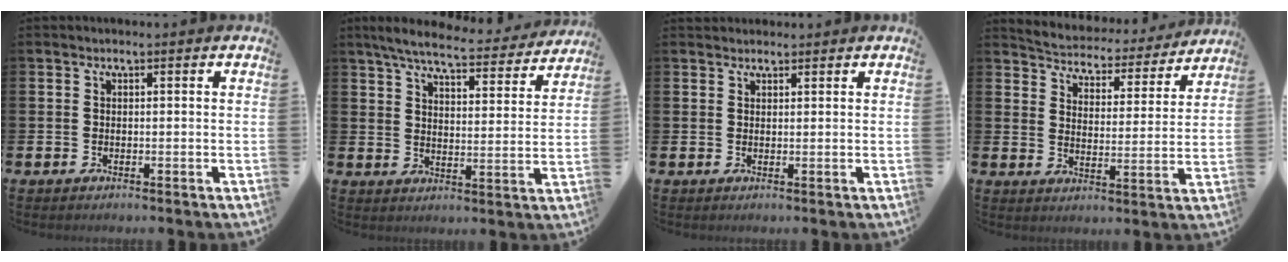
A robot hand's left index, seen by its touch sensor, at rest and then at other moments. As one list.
[{"total": 6.9, "force": [6.3, 1.0, 2.6], "torque": [-0.072, -0.037, 0.107]}, {"total": 1.5, "force": [1.4, 0.5, -0.1], "torque": [0.008, 0.000, 0.025]}, {"total": 4.5, "force": [4.4, 1.2, 0.3], "torque": [-0.030, -0.041, 0.069]}]